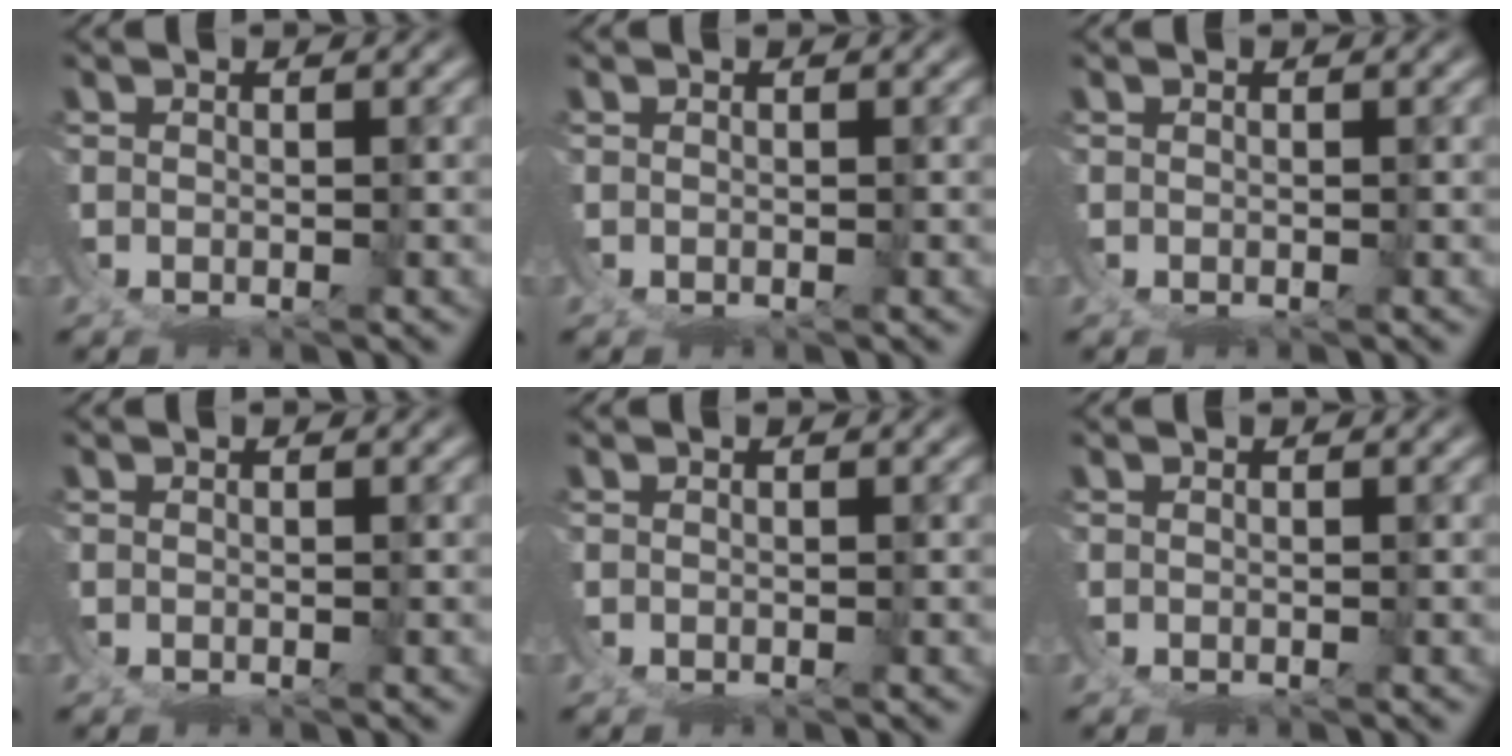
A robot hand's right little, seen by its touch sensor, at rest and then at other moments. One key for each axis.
{"total": 0.0}
{"total": 0.0}
{"total": 0.0}
{"total": 0.0}
{"total": 0.0}